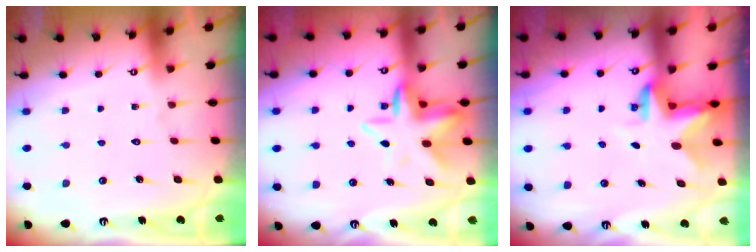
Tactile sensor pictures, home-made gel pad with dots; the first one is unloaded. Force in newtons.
{"total": 8.2, "press": 7.8, "slide": 2.4}
{"total": 3.1, "press": 3.1, "slide": 0.5}